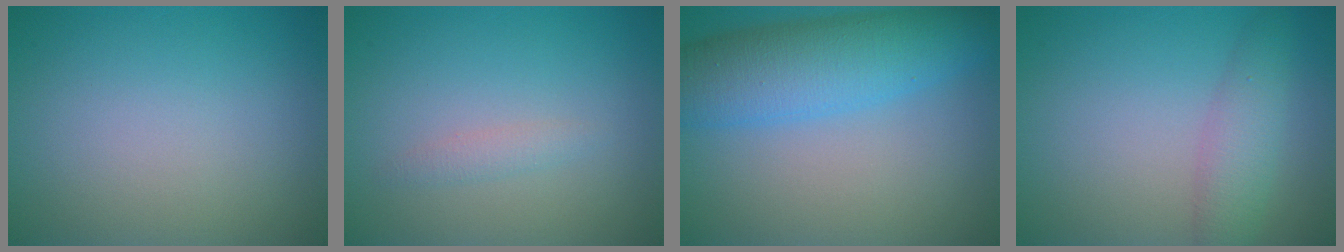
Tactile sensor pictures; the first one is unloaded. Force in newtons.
{"total": 1.0, "press": 1.0, "slide": 0.0}
{"total": 7.5, "press": 7.5, "slide": 0.2}
{"total": 2.9, "press": 2.9, "slide": 0.1}